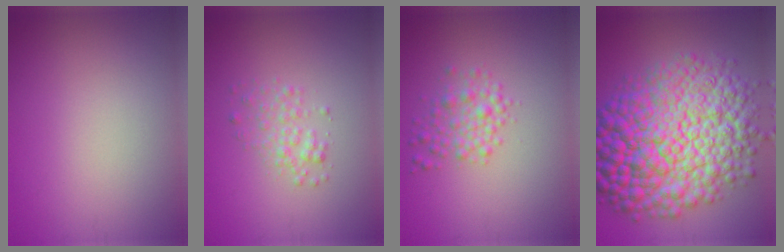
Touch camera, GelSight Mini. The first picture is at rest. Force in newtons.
{"total": 1.8, "press": 1.8, "slide": 0.1}
{"total": 2.6, "press": 2.6, "slide": 0.1}
{"total": 15.9, "press": 15.9, "slide": 0.1}